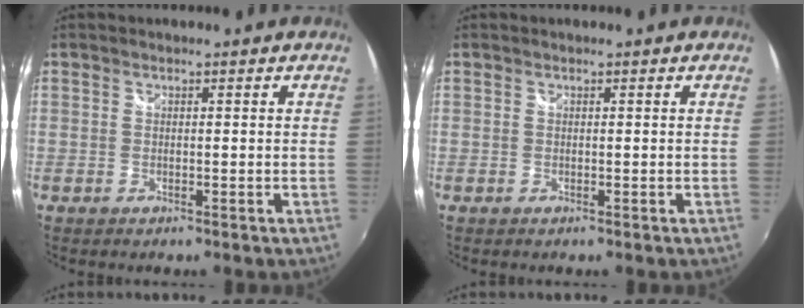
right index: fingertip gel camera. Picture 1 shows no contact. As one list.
[{"total": 0.0}]